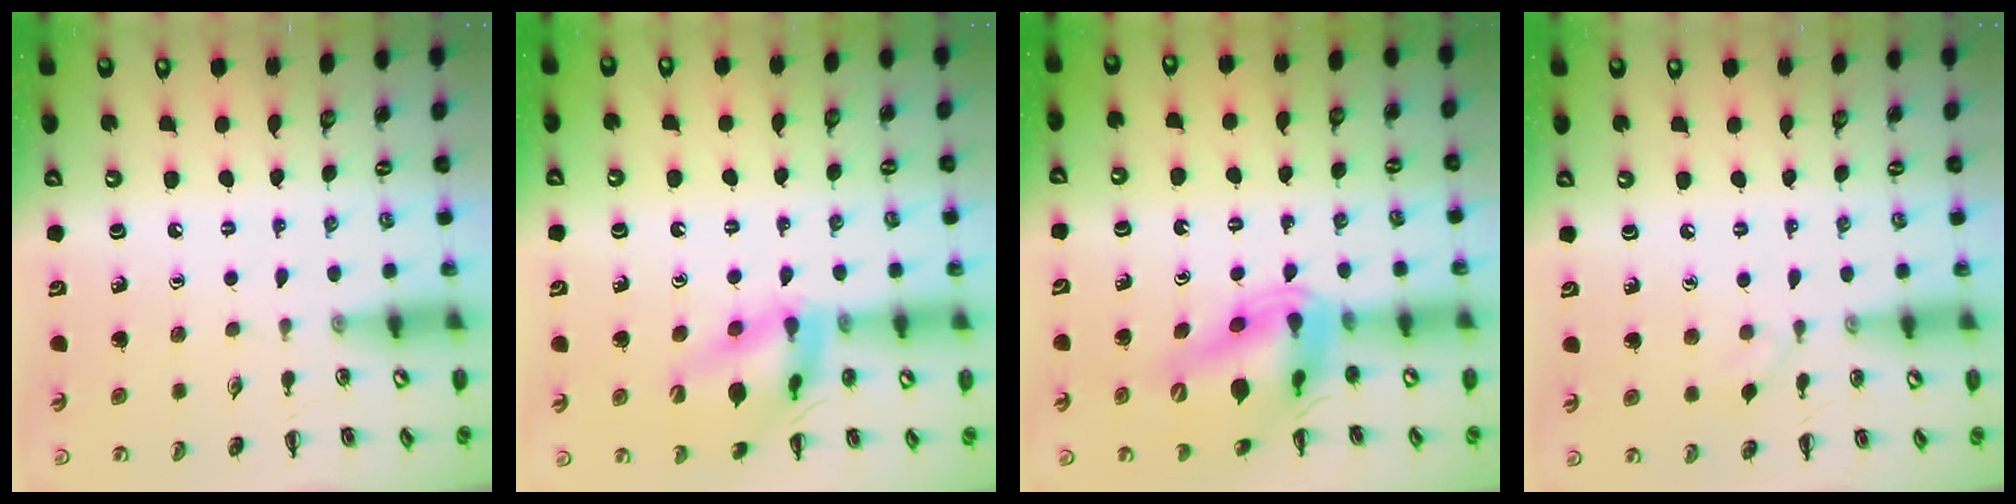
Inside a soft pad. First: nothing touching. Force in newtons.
{"total": 14.5, "press": 14.4, "slide": 1.7}
{"total": 15.6, "press": 14.9, "slide": 4.5}
{"total": 3.6, "press": 3.5, "slide": 1.0}